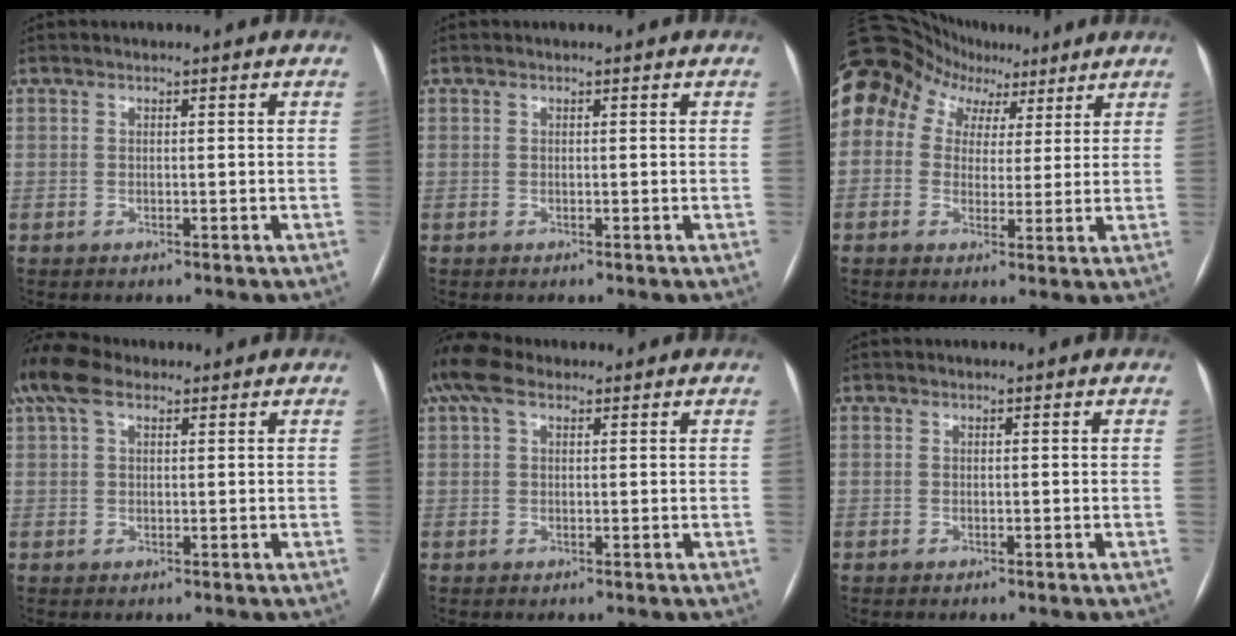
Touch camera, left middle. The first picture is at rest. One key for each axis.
{"total": 0.0}
{"total": 17.3, "fx": 8.9, "fy": 13.3, "fz": 6.6, "tx": -0.175, "ty": 0.093, "tz": 0.158}
{"total": 7.3, "fx": 4.7, "fy": 3.4, "fz": 4.5, "tx": -0.106, "ty": 0.043, "tz": 0.094}
{"total": 5.8, "fx": 3.7, "fy": 2.8, "fz": 3.6, "tx": -0.085, "ty": 0.044, "tz": 0.073}
{"total": 0.0}